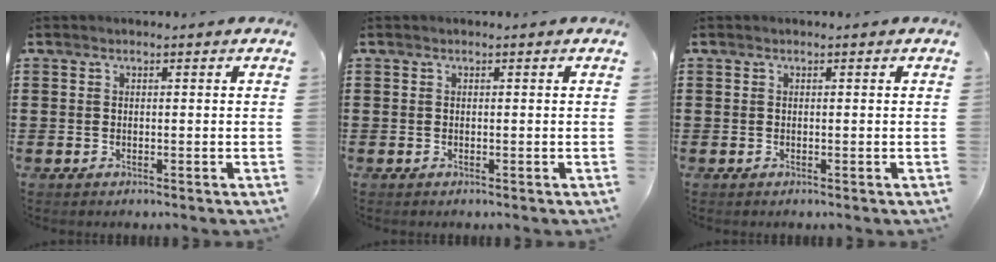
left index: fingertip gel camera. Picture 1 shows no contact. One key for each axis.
{"total": 0.0}
{"total": 0.0}